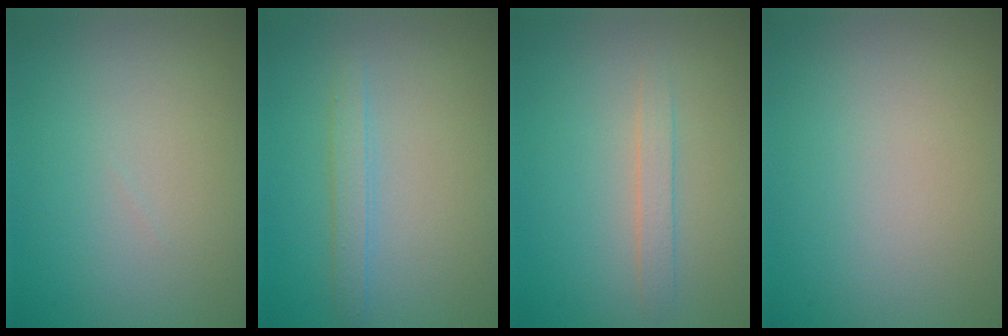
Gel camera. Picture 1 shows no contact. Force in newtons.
{"total": 1.6, "press": 1.6, "slide": 0.0}
{"total": 1.5, "press": 1.5, "slide": 0.1}
{"total": 0.0}